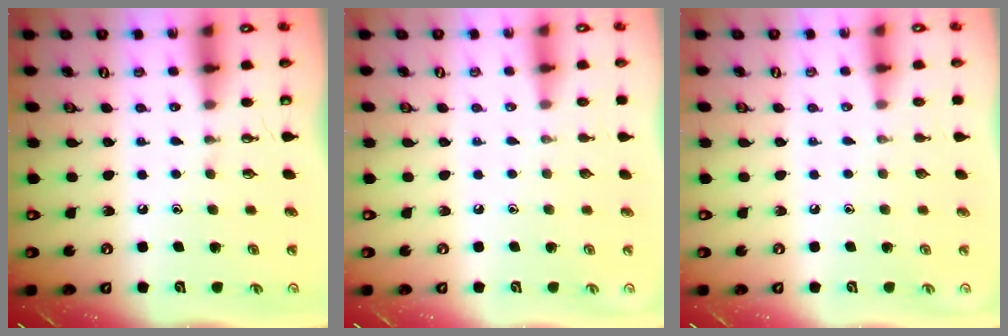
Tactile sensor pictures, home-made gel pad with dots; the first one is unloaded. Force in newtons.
{"total": 0.0}
{"total": 0.0}